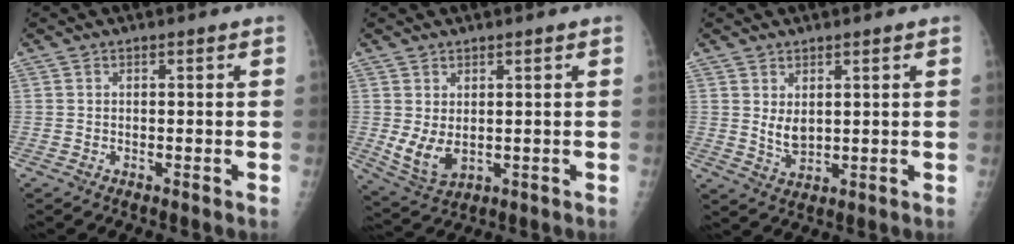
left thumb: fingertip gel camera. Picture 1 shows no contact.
{"total": 6.4, "force": [0.8, 3.7, 5.1], "torque": [-0.091, -0.012, 0.031]}
{"total": 4.4, "force": [1.6, 2.3, 3.4], "torque": [-0.052, -0.021, 0.037]}